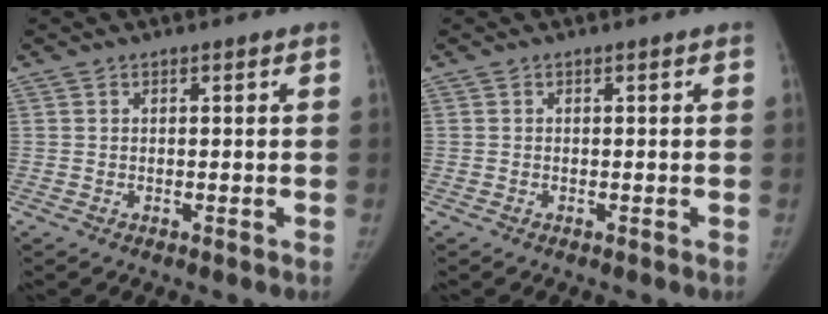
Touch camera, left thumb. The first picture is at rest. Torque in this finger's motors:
{"motor_torque": [0.17, -0.03, 0.14, -0.01, 0.04]}